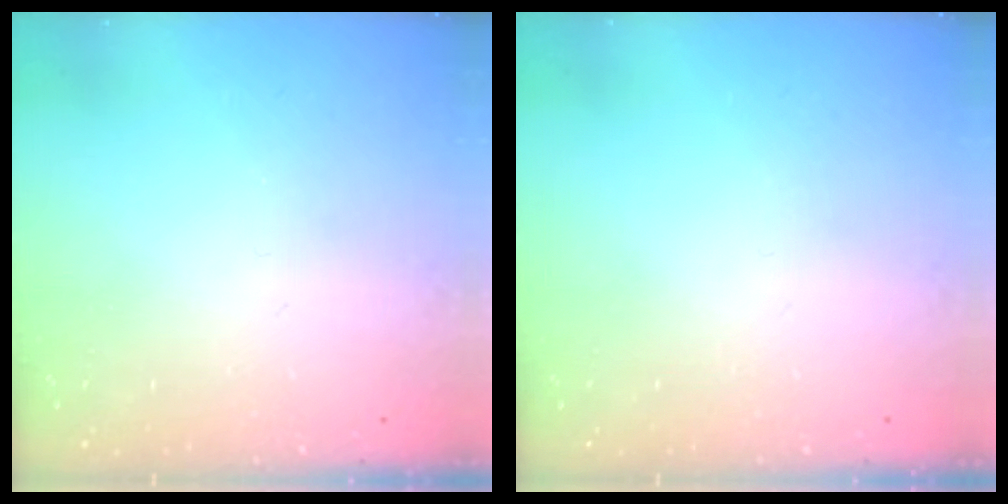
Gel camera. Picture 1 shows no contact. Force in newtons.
{"total": 0.0}